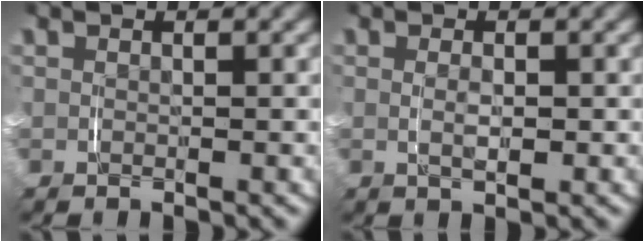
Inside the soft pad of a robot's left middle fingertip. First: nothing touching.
{"total": 1.4, "force": [-0.1, 0.2, 1.3], "torque": [-0.022, -0.004, 0.002]}